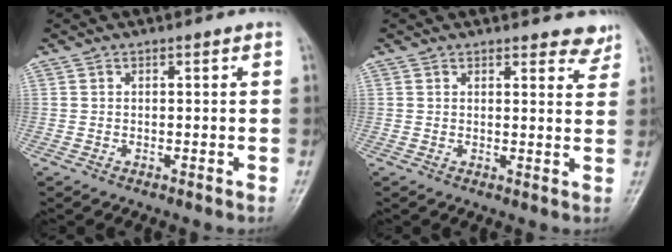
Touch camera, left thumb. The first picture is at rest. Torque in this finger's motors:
{"motor_torque": [0.01, -0.06, 0.23, 0.10, 0.06]}